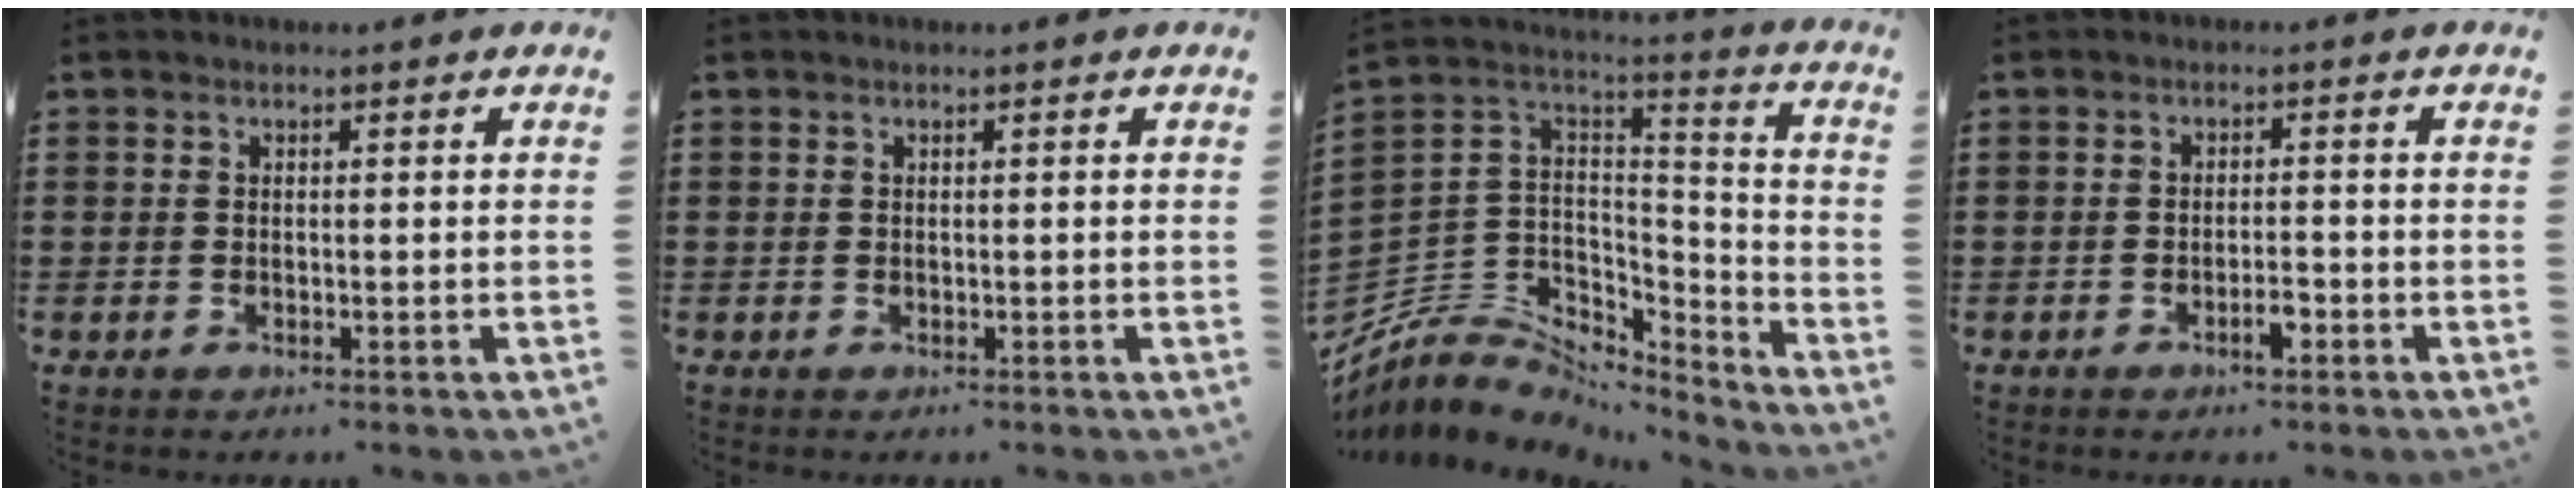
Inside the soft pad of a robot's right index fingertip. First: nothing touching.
{"total": 0.0}
{"total": 6.4, "force": [-3.7, 5.1, 1.3], "torque": [-0.060, -0.013, -0.075]}
{"total": 2.8, "force": [-1.5, 0.8, 2.2], "torque": [-0.037, 0.002, -0.026]}